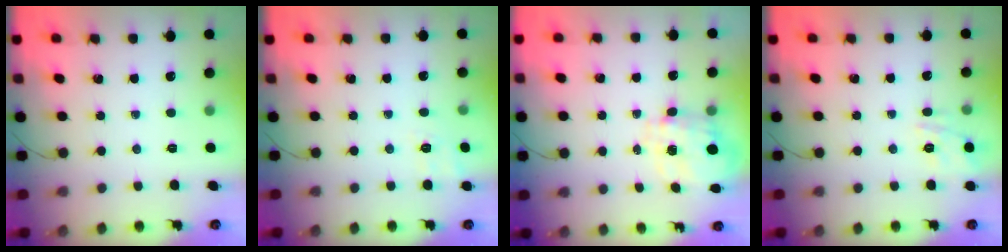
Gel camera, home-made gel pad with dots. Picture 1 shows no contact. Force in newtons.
{"total": 3.3, "press": 2.6, "slide": 2.2}
{"total": 3.5, "press": 3.3, "slide": 1.0}
{"total": 11.9, "press": 11.9, "slide": 0.9}